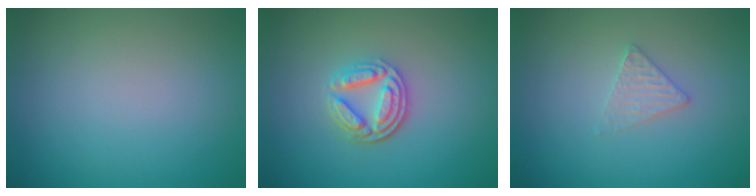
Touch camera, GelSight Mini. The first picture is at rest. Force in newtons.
{"total": 3.9, "press": 3.2, "slide": 2.2}
{"total": 1.6, "press": 1.6, "slide": 0.2}